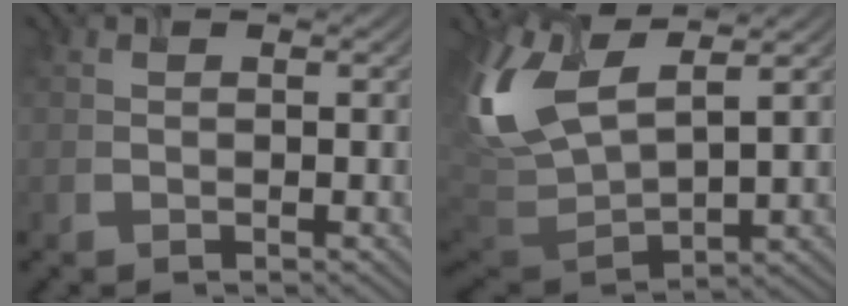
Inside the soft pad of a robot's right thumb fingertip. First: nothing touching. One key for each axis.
{"total": 10.9, "fx": 4.1, "fy": 4.6, "fz": 8.9, "tx": -0.233, "ty": 0.002, "tz": 0.088}